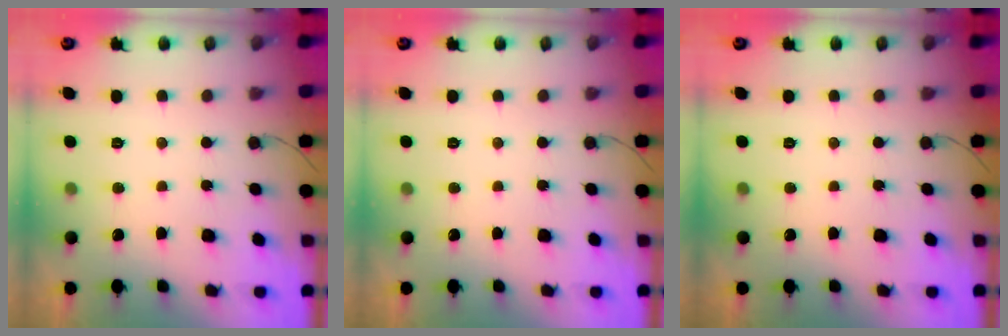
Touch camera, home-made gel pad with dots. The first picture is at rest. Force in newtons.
{"total": 0.0}
{"total": 0.0}